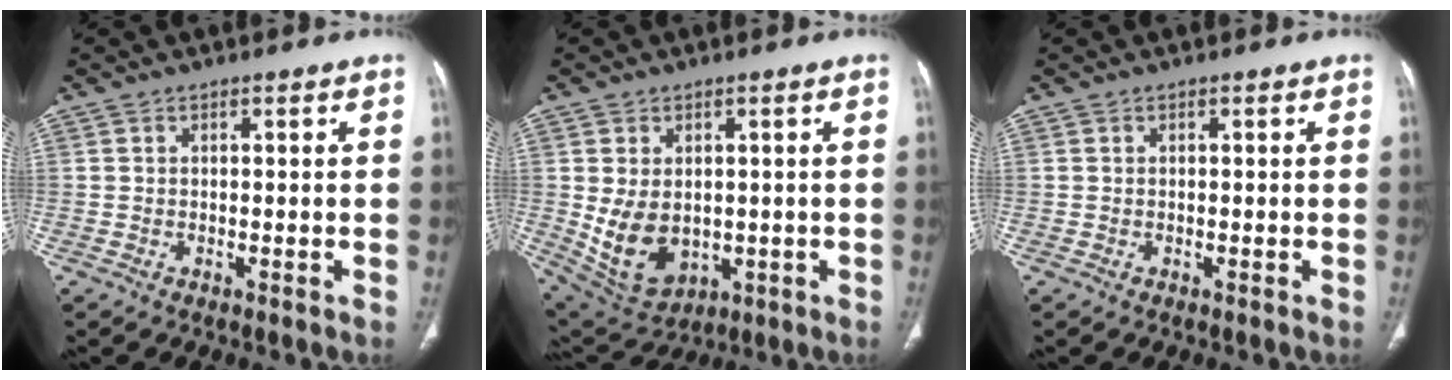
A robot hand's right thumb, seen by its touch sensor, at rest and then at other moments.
{"total": 10.8, "force": [-0.6, 7.6, 7.7], "torque": [-0.119, -0.010, 0.021]}
{"total": 0.0}